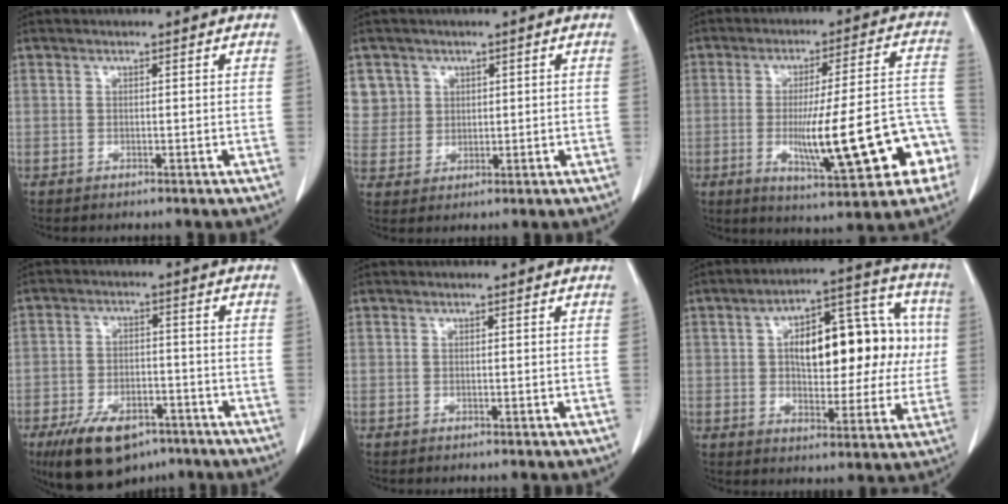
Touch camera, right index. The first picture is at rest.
{"total": 6.0, "force": [2.6, 5.4, 0.0], "torque": [0.009, 0.009, 0.062]}
{"total": 18.6, "force": [-5.2, 2.8, 17.6], "torque": [-0.214, 0.024, -0.057]}
{"total": 12.0, "force": [-8.1, 5.7, 6.8], "torque": [-0.120, -0.005, -0.128]}
{"total": 0.0}
{"total": 18.2, "force": [2.4, 8.1, 16.1], "torque": [-0.236, 0.046, 0.040]}